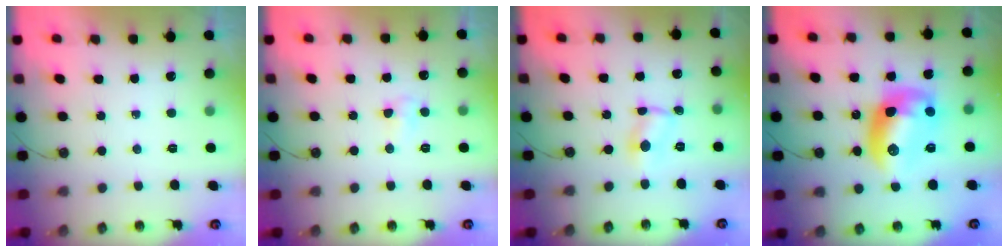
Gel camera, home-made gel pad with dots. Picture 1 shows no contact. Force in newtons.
{"total": 4.3, "press": 4.2, "slide": 0.9}
{"total": 2.0, "press": 2.0, "slide": 0.1}
{"total": 13.5, "press": 13.5, "slide": 1.2}